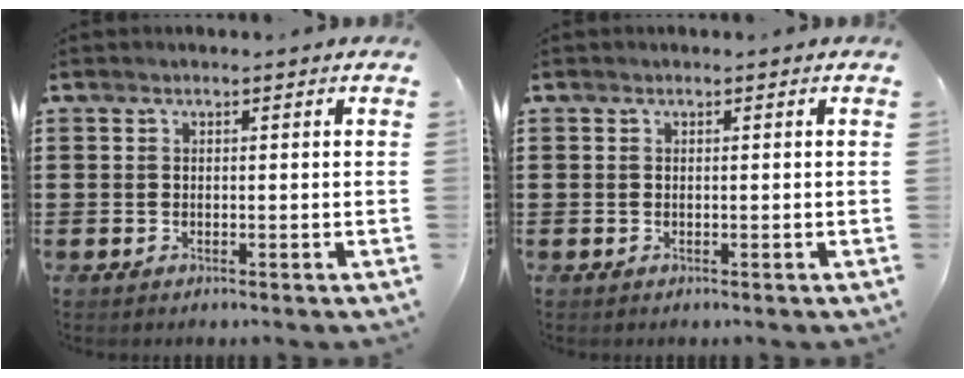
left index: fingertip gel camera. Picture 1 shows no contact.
{"total": 0.0}